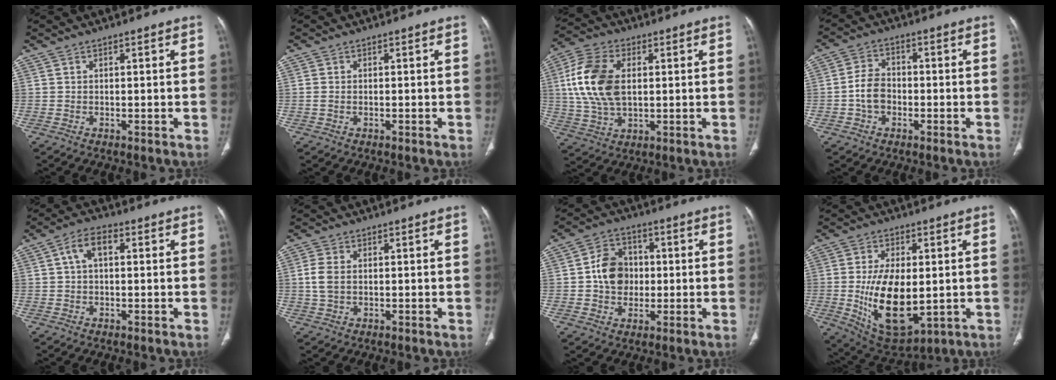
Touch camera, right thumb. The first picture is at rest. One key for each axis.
{"total": 1.0, "fx": -0.2, "fy": 0.7, "fz": 0.7, "tx": -0.026, "ty": 0.001, "tz": -0.003}
{"total": 14.2, "fx": 2.2, "fy": 8.6, "fz": 11.1, "tx": -0.227, "ty": 0.005, "tz": 0.041}
{"total": 5.6, "fx": -1.4, "fy": 4.2, "fz": 3.4, "tx": -0.050, "ty": 0.020, "tz": -0.032}
{"total": 5.1, "fx": 1.1, "fy": 2.9, "fz": 4.1, "tx": -0.073, "ty": 0.019, "tz": 0.013}
{"total": 4.0, "fx": 0.2, "fy": 2.6, "fz": 3.1, "tx": -0.074, "ty": 0.005, "tz": 0.004}
{"total": 9.0, "fx": 0.0, "fy": 7.4, "fz": 5.1, "tx": -0.057, "ty": 0.016, "tz": -0.005}
{"total": 16.1, "fx": -1.4, "fy": 8.5, "fz": 13.6, "tx": -0.226, "ty": -0.016, "tz": -0.002}